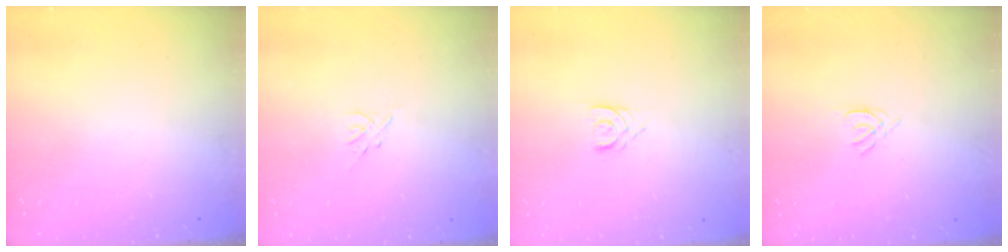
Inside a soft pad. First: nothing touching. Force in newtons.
{"total": 0.5, "press": 0.4, "slide": 0.3}
{"total": 3.1, "press": 3.1, "slide": 0.3}
{"total": 1.2, "press": 1.2, "slide": 0.3}